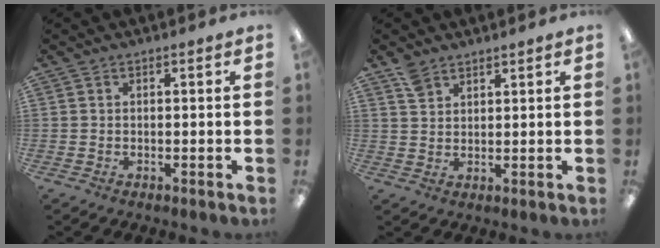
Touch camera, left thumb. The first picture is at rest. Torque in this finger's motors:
{"motor_torque": [-0.14, -0.33, 0.45, -0.25, -0.01]}